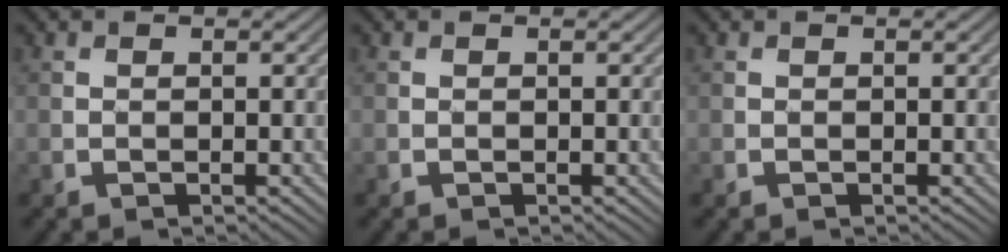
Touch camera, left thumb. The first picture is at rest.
{"total": 0.0}
{"total": 0.0}